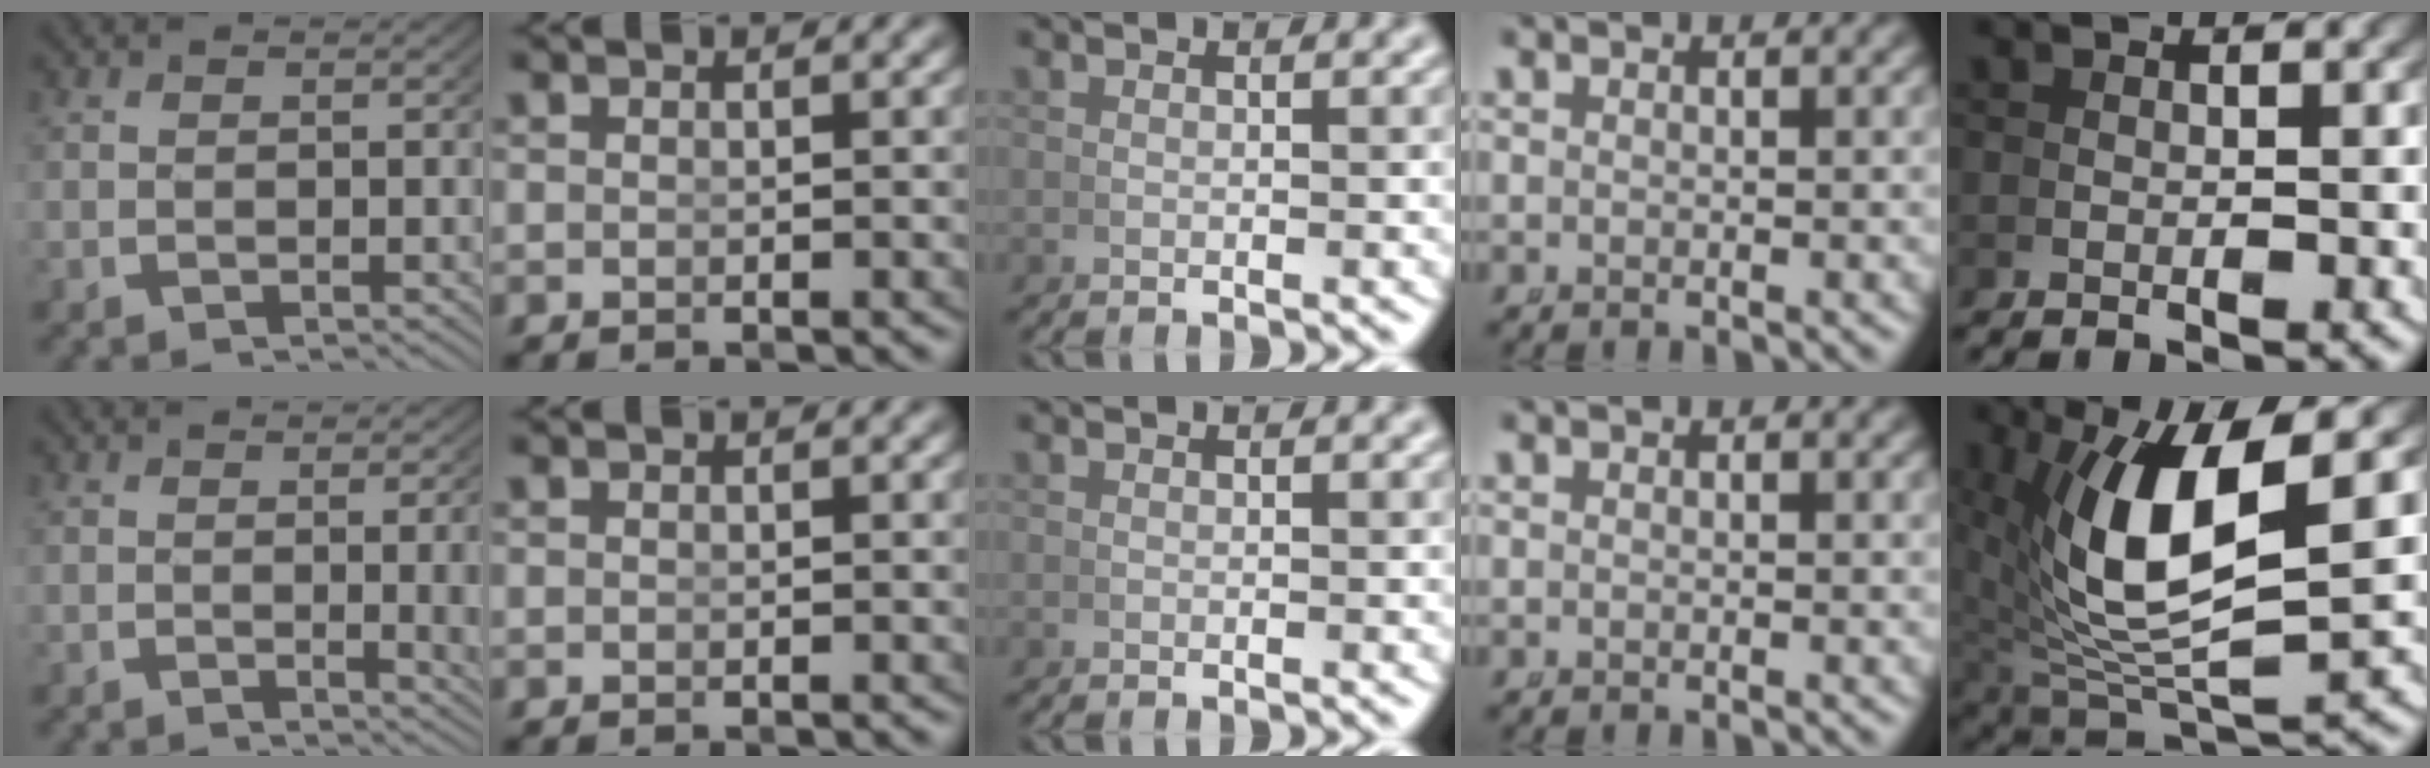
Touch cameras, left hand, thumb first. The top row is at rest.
{"thumb": {"total": 4.0, "force": [0.1, 0.9, 3.9], "torque": [-0.046, -0.004, 0.002]}, "little": {"total": 11.2, "force": [0.9, 5.6, 9.6], "torque": [-0.191, -0.027, 0.044]}}